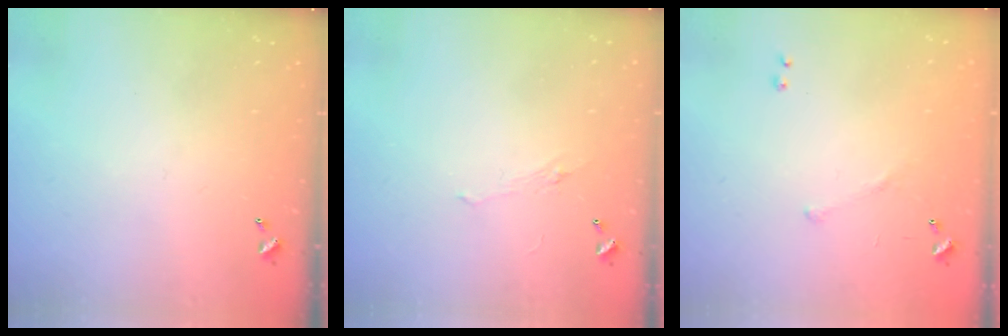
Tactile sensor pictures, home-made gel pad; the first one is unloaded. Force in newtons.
{"total": 0.9, "press": 0.5, "slide": 0.7}
{"total": 7.9, "press": 7.9, "slide": 0.7}